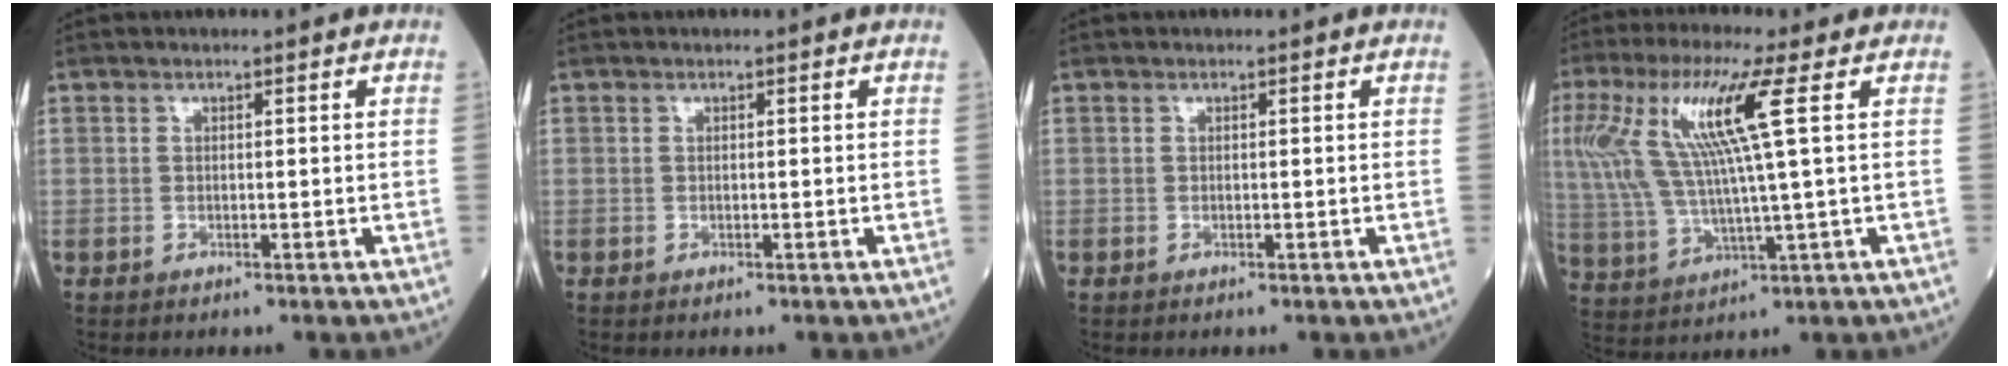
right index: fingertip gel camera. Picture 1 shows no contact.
{"total": 0.0}
{"total": 0.0}
{"total": 14.1, "force": [4.5, 0.4, 13.4], "torque": [-0.302, 0.016, 0.086]}